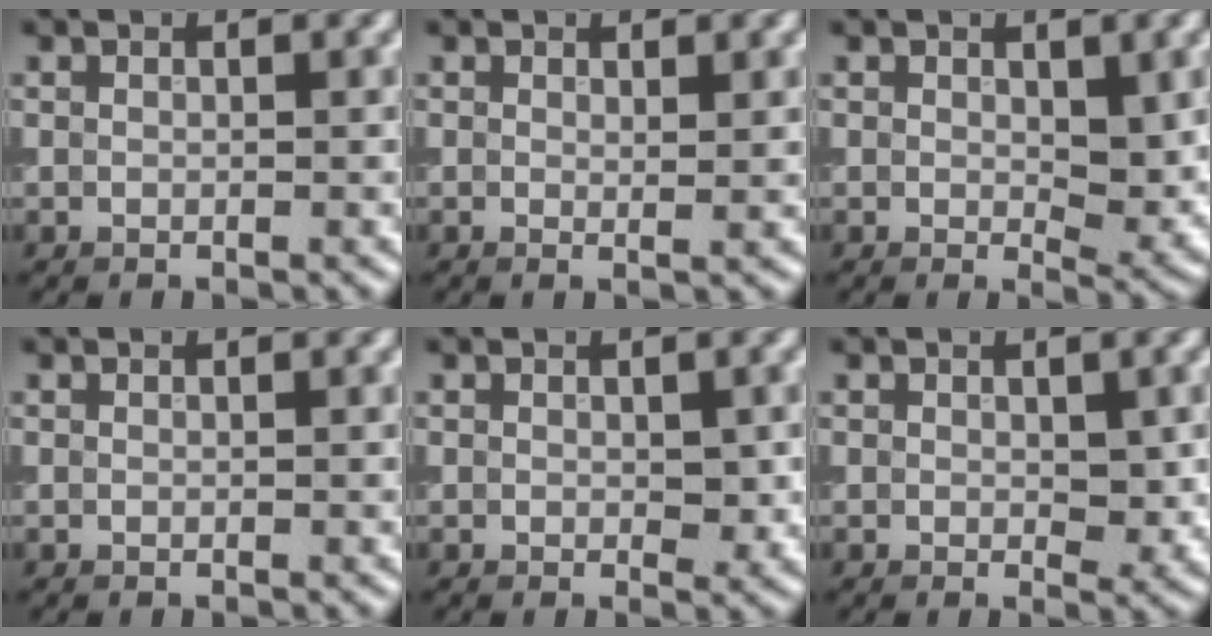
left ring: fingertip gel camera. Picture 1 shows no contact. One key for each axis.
{"total": 0.7, "fx": 0.3, "fy": 0.1, "fz": 0.7, "tx": -0.008, "ty": -0.006, "tz": 0.004}
{"total": 2.8, "fx": 0.5, "fy": 1.4, "fz": 2.4, "tx": -0.030, "ty": -0.012, "tz": 0.011}
{"total": 0.0}
{"total": 1.5, "fx": 0.0, "fy": 0.8, "fz": 1.3, "tx": -0.013, "ty": -0.003, "tz": 0.001}
{"total": 1.9, "fx": 0.1, "fy": 1.1, "fz": 1.6, "tx": -0.018, "ty": -0.004, "tz": 0.004}